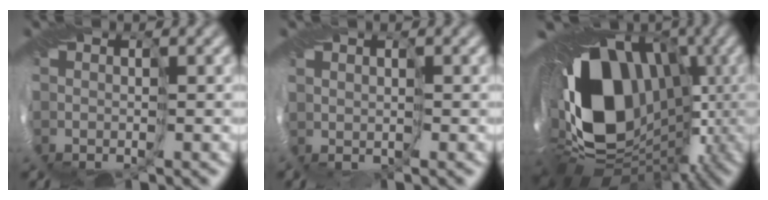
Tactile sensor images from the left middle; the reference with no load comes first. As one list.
[{"total": 1.2, "force": [0.1, 0.7, 0.9], "torque": [-0.021, 0.000, 0.003]}, {"total": 19.2, "force": [-0.7, 14.1, 13.0], "torque": [-0.236, -0.022, -0.003]}]